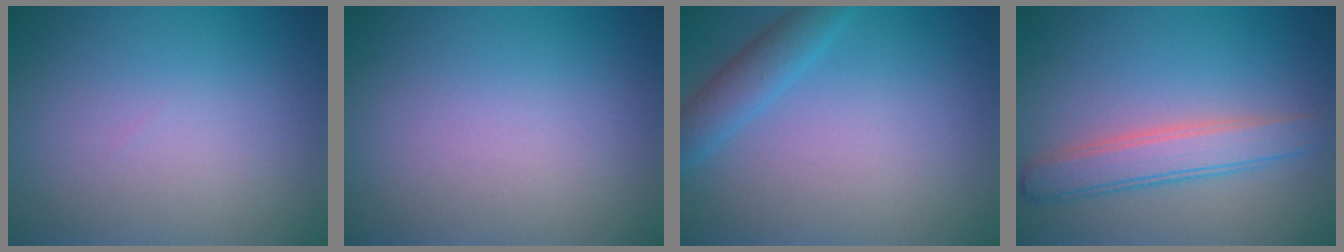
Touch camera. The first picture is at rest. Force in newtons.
{"total": 0.0}
{"total": 2.1, "press": 2.1, "slide": 0.2}
{"total": 3.6, "press": 3.6, "slide": 0.1}